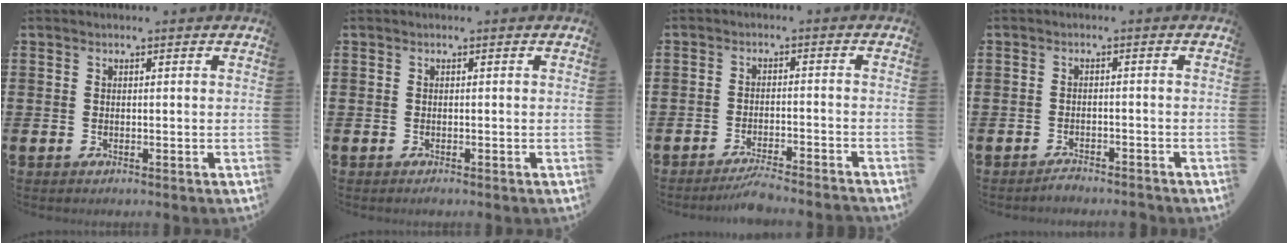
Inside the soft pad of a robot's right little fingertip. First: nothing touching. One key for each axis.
{"total": 0.0}
{"total": 3.1, "fx": -2.9, "fy": -0.2, "fz": 1.2, "tx": -0.021, "ty": 0.002, "tz": -0.056}
{"total": 1.4, "fx": -1.4, "fy": 0.1, "fz": 0.1, "tx": -0.007, "ty": 0.002, "tz": -0.030}